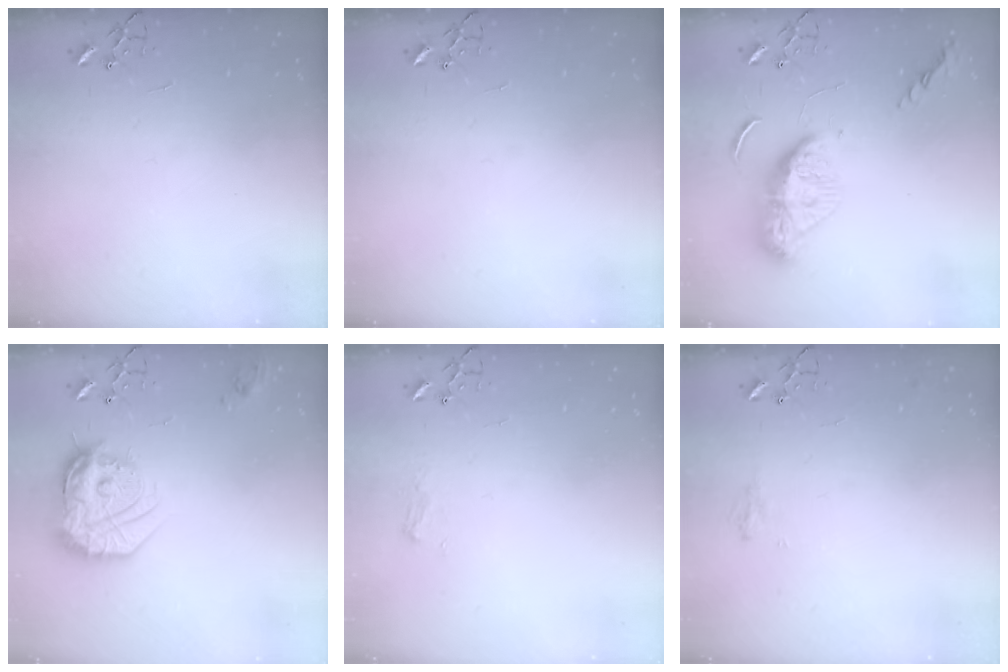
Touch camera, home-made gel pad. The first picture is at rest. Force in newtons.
{"total": 0.0}
{"total": 13.0, "press": 13.0, "slide": 1.2}
{"total": 19.3, "press": 19.2, "slide": 1.7}
{"total": 6.0, "press": 6.0, "slide": 0.7}
{"total": 5.8, "press": 5.7, "slide": 0.7}